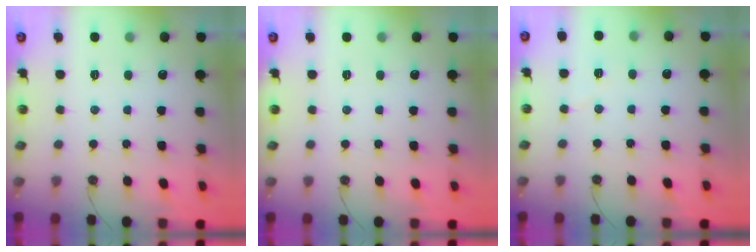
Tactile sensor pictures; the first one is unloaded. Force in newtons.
{"total": 0.0}
{"total": 4.0, "press": 3.9, "slide": 0.8}